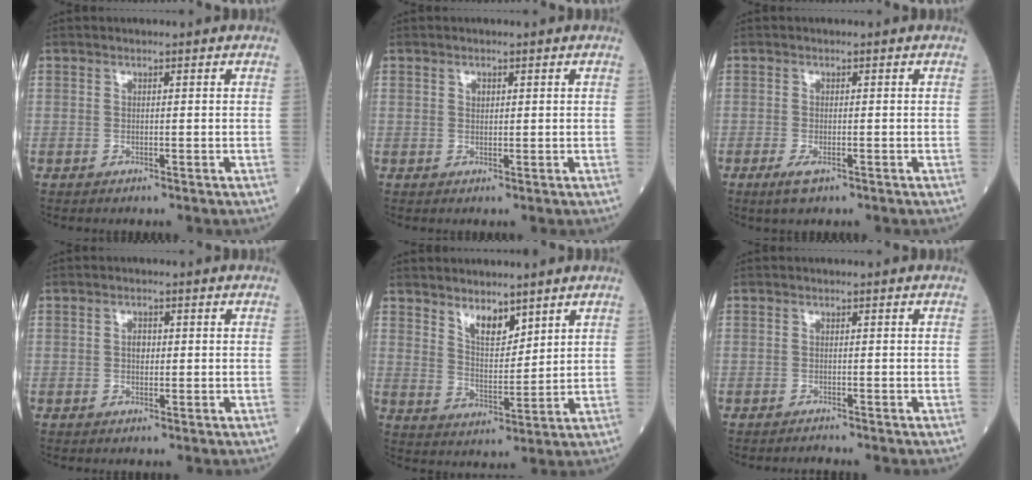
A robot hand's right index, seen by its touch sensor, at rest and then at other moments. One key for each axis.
{"total": 1.0, "fx": 0.5, "fy": 0.7, "fz": 0.5, "tx": -0.006, "ty": -0.001, "tz": 0.008}
{"total": 2.2, "fx": -1.1, "fy": 0.7, "fz": 1.7, "tx": -0.037, "ty": -0.003, "tz": -0.016}
{"total": 1.5, "fx": 0.0, "fy": 1.0, "fz": 1.1, "tx": -0.017, "ty": 0.003, "tz": 0.000}
{"total": 5.4, "fx": 4.1, "fy": 2.1, "fz": 2.8, "tx": -0.052, "ty": -0.008, "tz": 0.080}
{"total": 0.7, "fx": -0.7, "fy": -0.1, "fz": -0.2, "tx": -0.001, "ty": -0.006, "tz": -0.011}